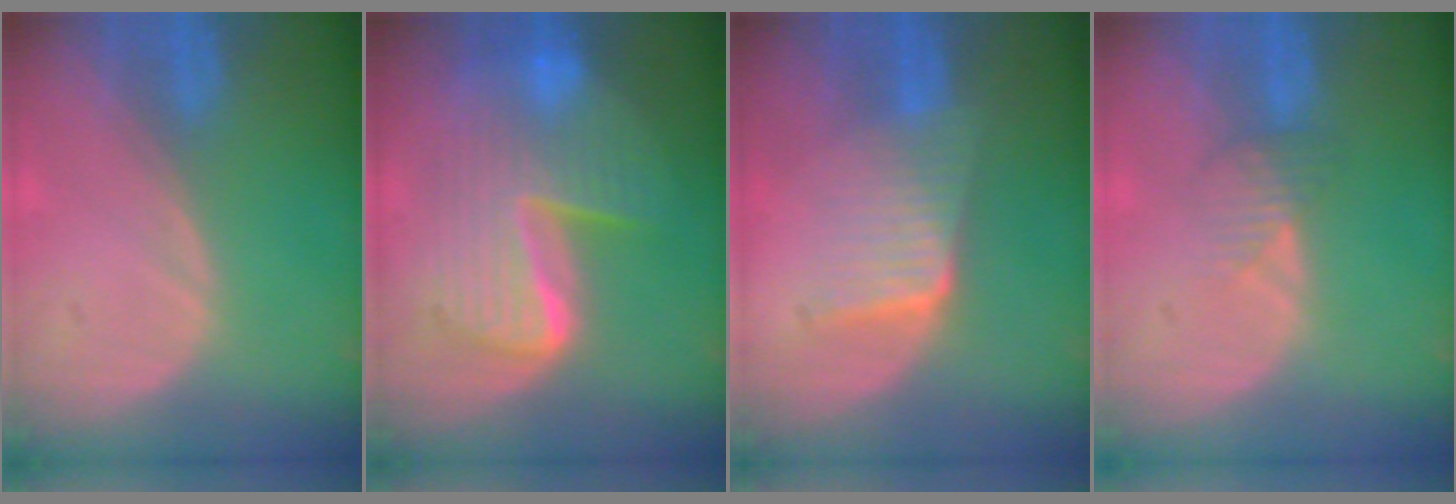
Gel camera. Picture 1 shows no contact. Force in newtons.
{"total": 10.5, "press": 10.4, "slide": 0.9}
{"total": 6.7, "press": 6.0, "slide": 3.1}
{"total": 2.4, "press": 2.4, "slide": 0.1}